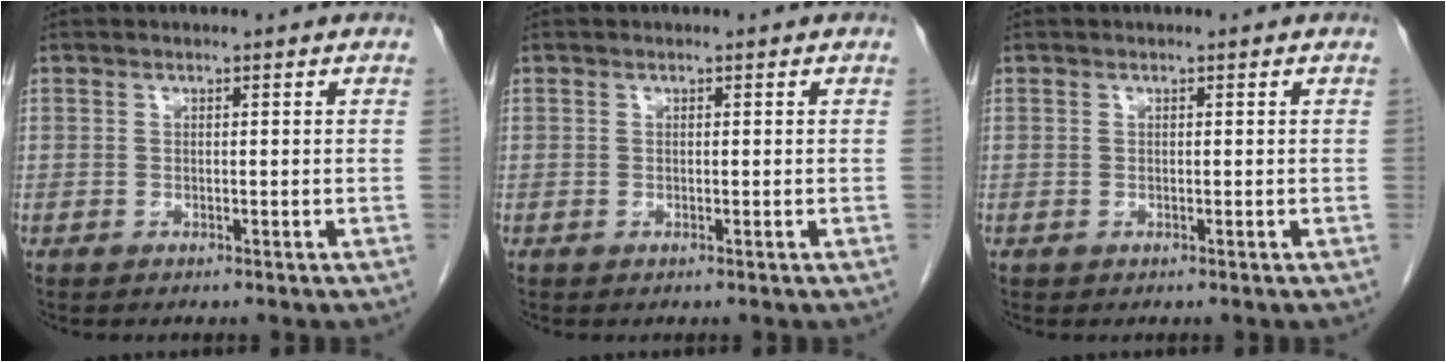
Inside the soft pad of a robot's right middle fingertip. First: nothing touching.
{"total": 0.0}
{"total": 0.0}